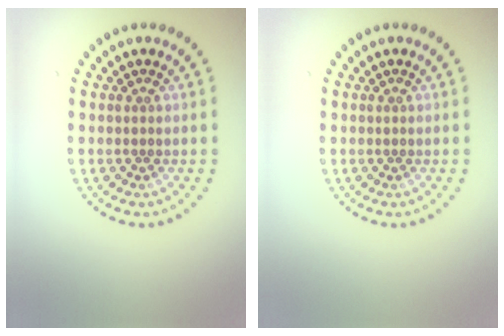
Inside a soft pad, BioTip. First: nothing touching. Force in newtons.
{"total": 0.0}